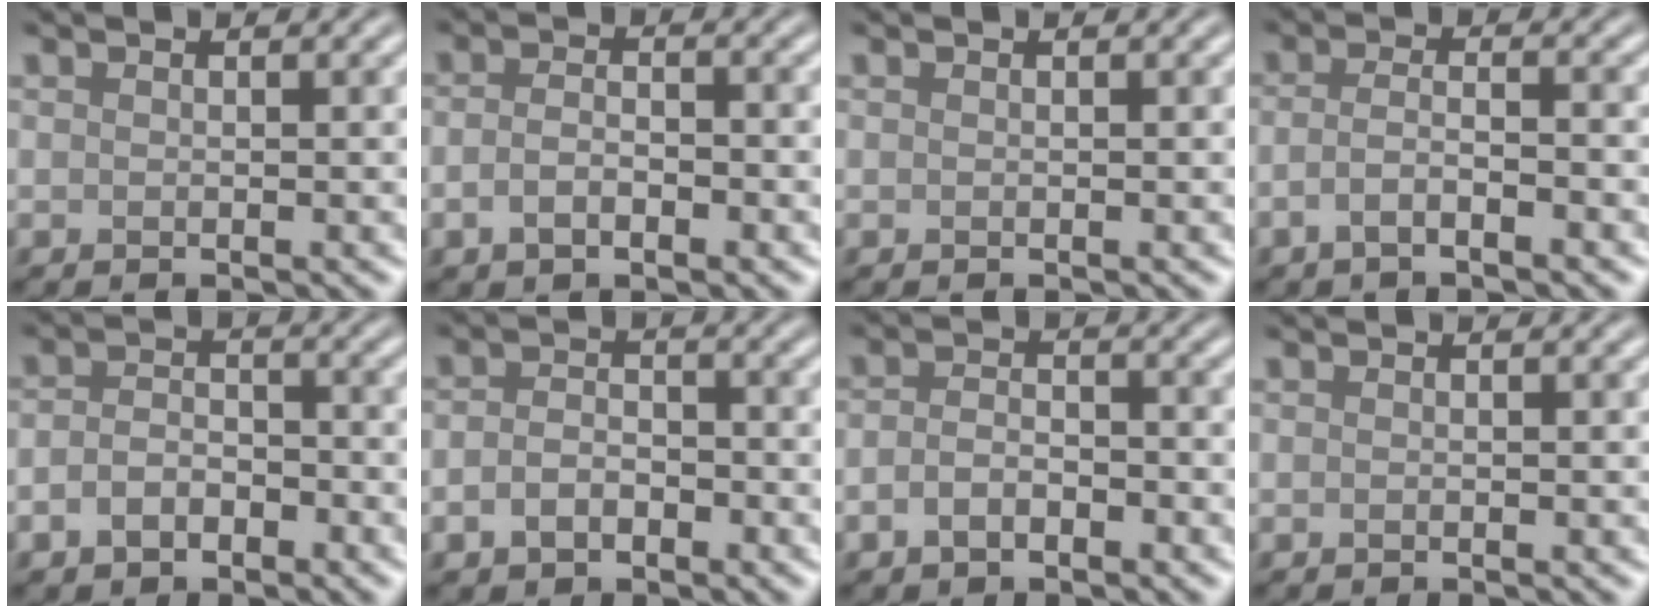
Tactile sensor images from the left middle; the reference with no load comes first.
{"total": 2.6, "force": [-1.0, 1.3, 2.0], "torque": [-0.039, -0.001, -0.021]}
{"total": 0.0}
{"total": 2.6, "force": [-1.3, 0.7, 2.1], "torque": [-0.041, 0.004, -0.033]}
{"total": 3.1, "force": [-1.5, 1.9, 1.9], "torque": [-0.037, 0.001, -0.033]}
{"total": 2.9, "force": [-1.3, 1.9, 1.7], "torque": [-0.033, 0.001, -0.029]}
{"total": 2.7, "force": [-1.3, 1.5, 1.8], "torque": [-0.037, 0.001, -0.028]}
{"total": 0.0}